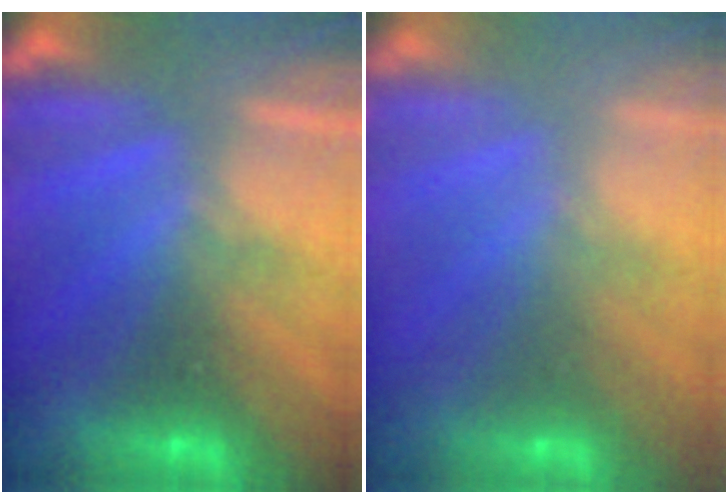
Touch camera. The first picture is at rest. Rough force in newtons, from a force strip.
{"total": 2.2}